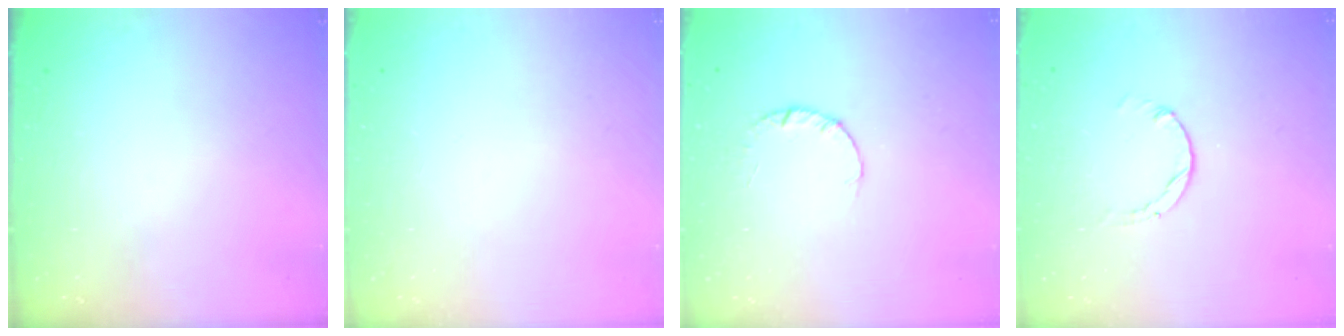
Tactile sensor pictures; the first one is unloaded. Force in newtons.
{"total": 0.0}
{"total": 1.8, "press": 1.8, "slide": 0.1}
{"total": 1.3, "press": 1.2, "slide": 0.2}